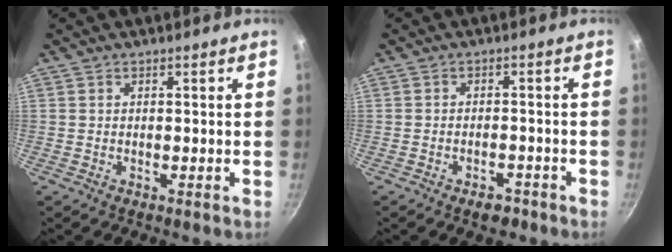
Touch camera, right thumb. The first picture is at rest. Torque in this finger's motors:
{"motor_torque": [-0.24, 0.10, 0.33, 0.22, 0.07]}